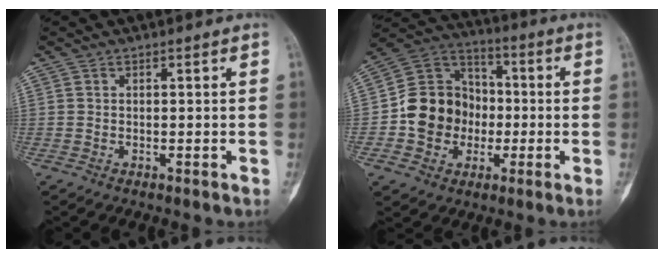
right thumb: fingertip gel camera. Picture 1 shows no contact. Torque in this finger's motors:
{"motor_torque": [1.45, 2.05, 0.73, -0.78, 0.29]}